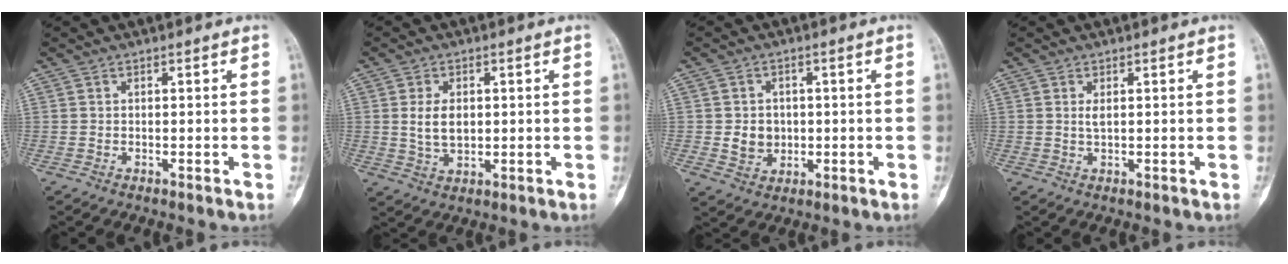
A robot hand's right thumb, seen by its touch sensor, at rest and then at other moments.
{"total": 5.5, "force": [0.7, 3.5, 4.2], "torque": [-0.072, -0.006, 0.021]}
{"total": 5.0, "force": [-0.2, 4.4, 2.3], "torque": [-0.018, 0.004, 0.003]}
{"total": 1.2, "force": [0.4, 0.3, 1.1], "torque": [-0.020, -0.003, 0.009]}